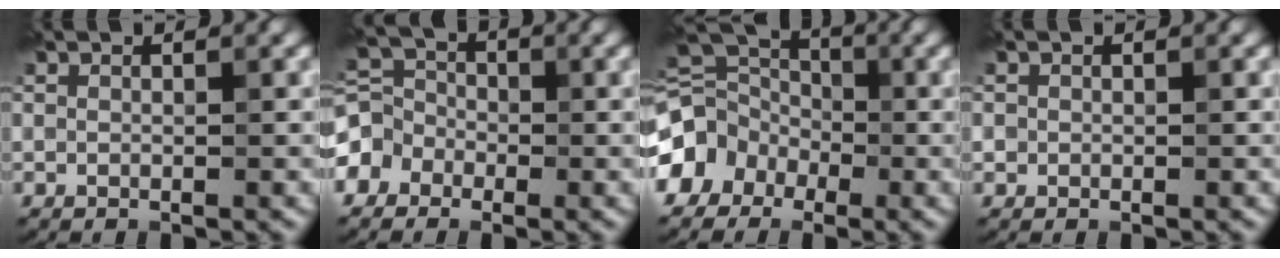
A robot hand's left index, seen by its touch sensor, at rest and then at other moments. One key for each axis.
{"total": 5.1, "fx": -2.2, "fy": 4.4, "fz": 1.5, "tx": -0.015, "ty": 0.017, "tz": -0.062}
{"total": 11.3, "fx": -4.5, "fy": 9.4, "fz": 4.4, "tx": -0.100, "ty": -0.002, "tz": -0.103}
{"total": 0.5, "fx": -0.1, "fy": 0.5, "fz": -0.1, "tx": 0.007, "ty": -0.001, "tz": -0.002}